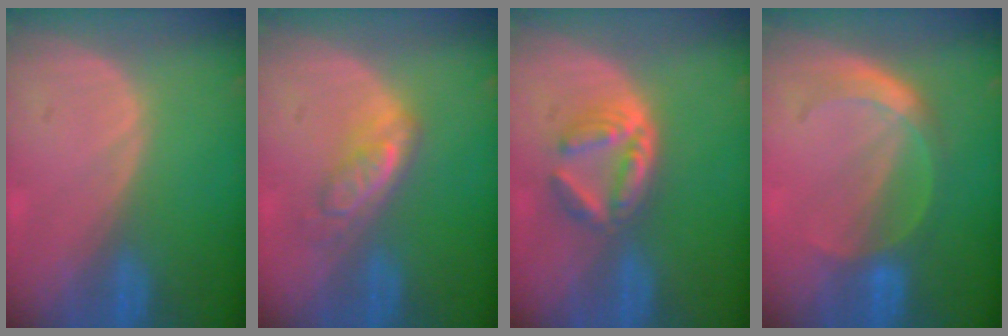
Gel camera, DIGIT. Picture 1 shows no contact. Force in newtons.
{"total": 5.0, "press": 4.6, "slide": 1.9}
{"total": 6.3, "press": 5.4, "slide": 3.2}
{"total": 5.0, "press": 4.7, "slide": 1.8}